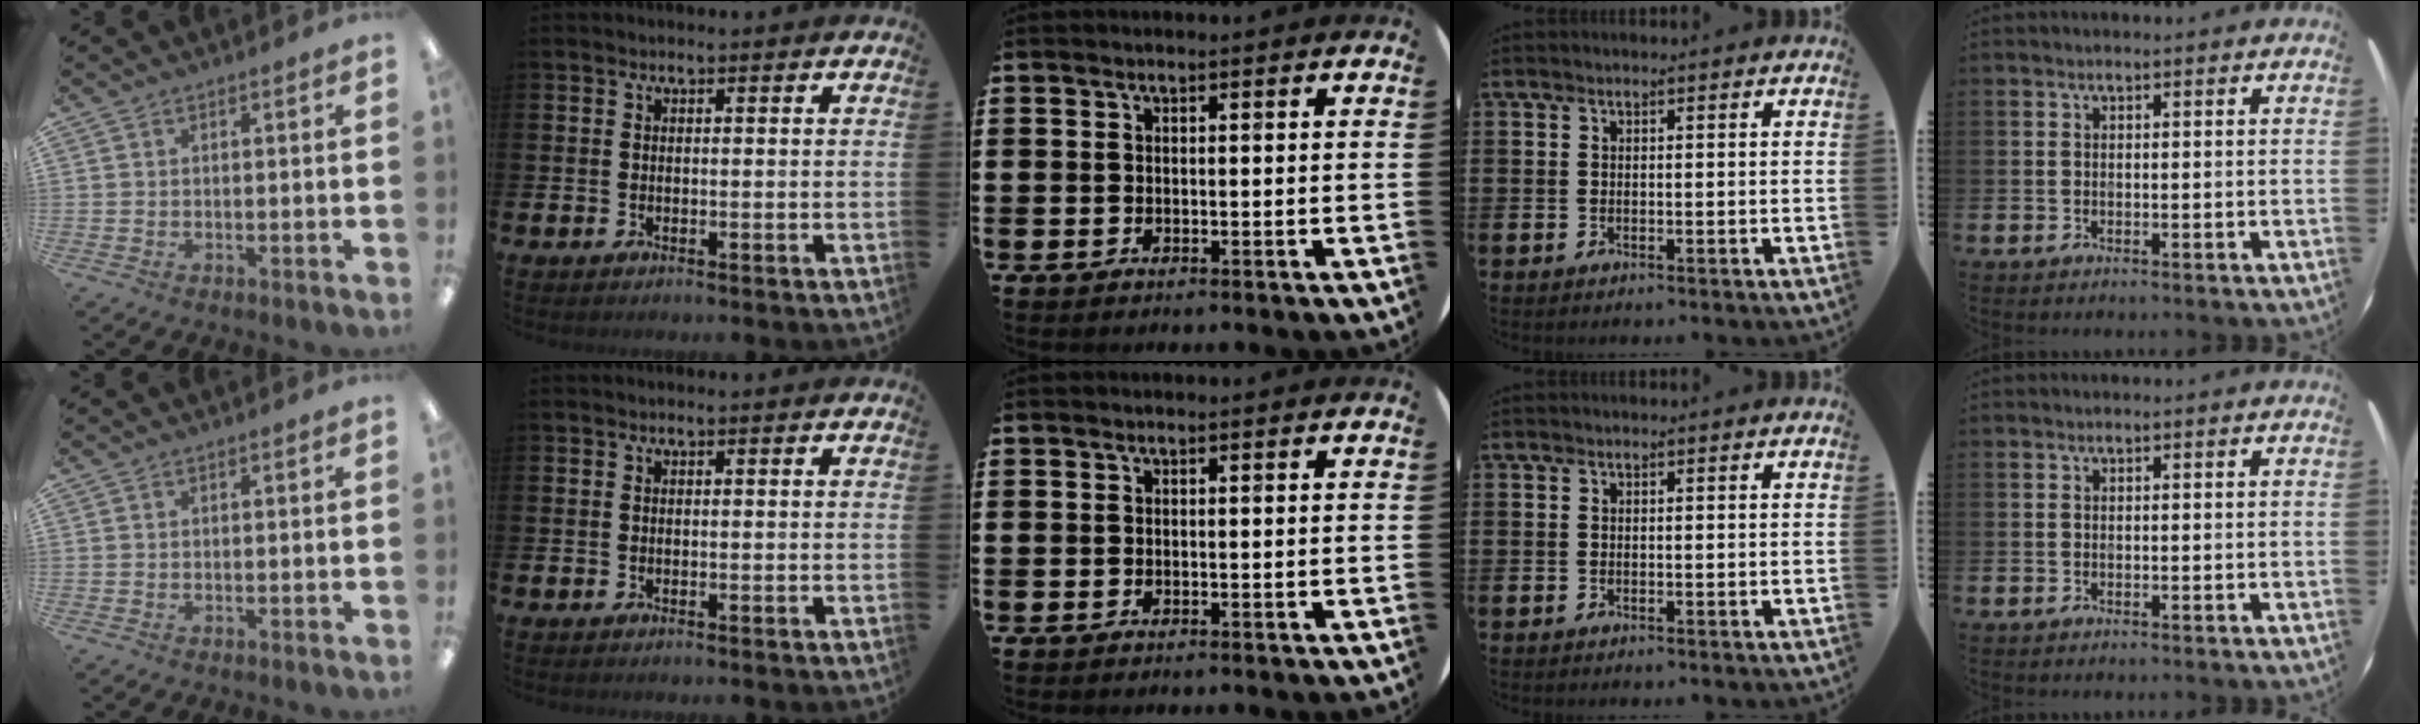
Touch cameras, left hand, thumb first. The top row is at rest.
{}